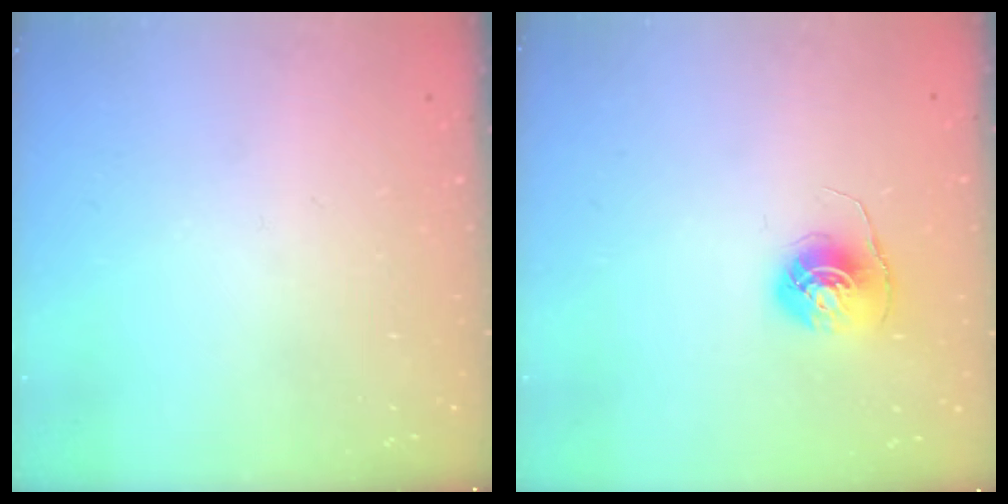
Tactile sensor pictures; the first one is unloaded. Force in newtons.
{"total": 6.0, "press": 6.0, "slide": 0.5}